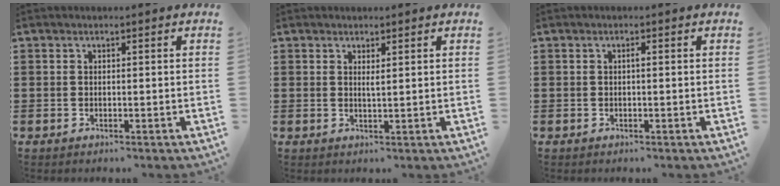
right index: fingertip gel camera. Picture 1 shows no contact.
{"total": 1.0, "force": [0.6, 0.1, 0.8], "torque": [-0.017, 0.001, 0.011]}
{"total": 0.6, "force": [0.0, 0.0, 0.6], "torque": [-0.010, -0.003, 0.000]}